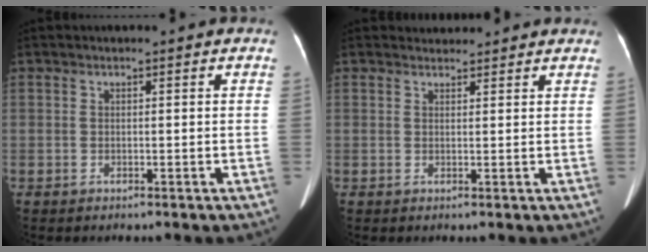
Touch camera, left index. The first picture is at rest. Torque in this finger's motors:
{"motor_torque": [-0.01, -0.10, -0.04, 0.01]}